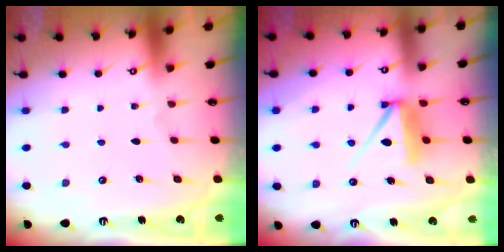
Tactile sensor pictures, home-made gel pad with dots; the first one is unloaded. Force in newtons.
{"total": 7.6, "press": 7.5, "slide": 0.8}